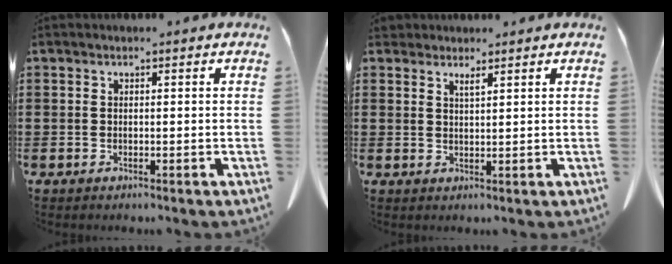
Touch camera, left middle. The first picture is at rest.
{"total": 1.8, "force": [1.5, 0.2, 0.8], "torque": [-0.019, -0.001, 0.029]}